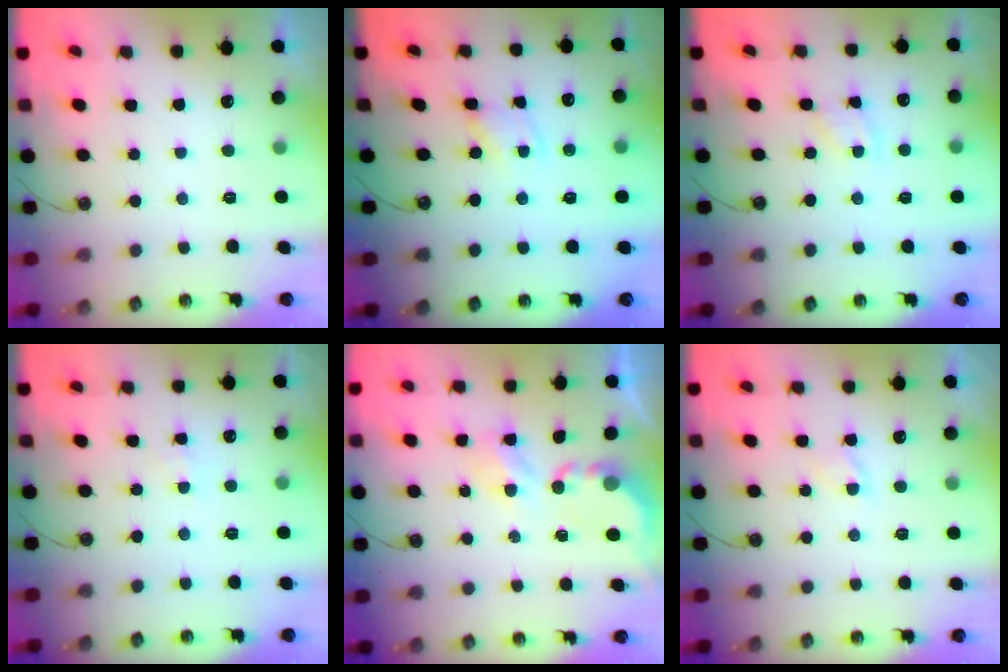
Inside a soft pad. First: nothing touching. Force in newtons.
{"total": 1.4, "press": 1.4, "slide": 0.1}
{"total": 4.5, "press": 4.5, "slide": 0.4}
{"total": 1.6, "press": 1.5, "slide": 0.3}
{"total": 4.0, "press": 4.0, "slide": 0.1}
{"total": 2.8, "press": 2.8, "slide": 0.4}